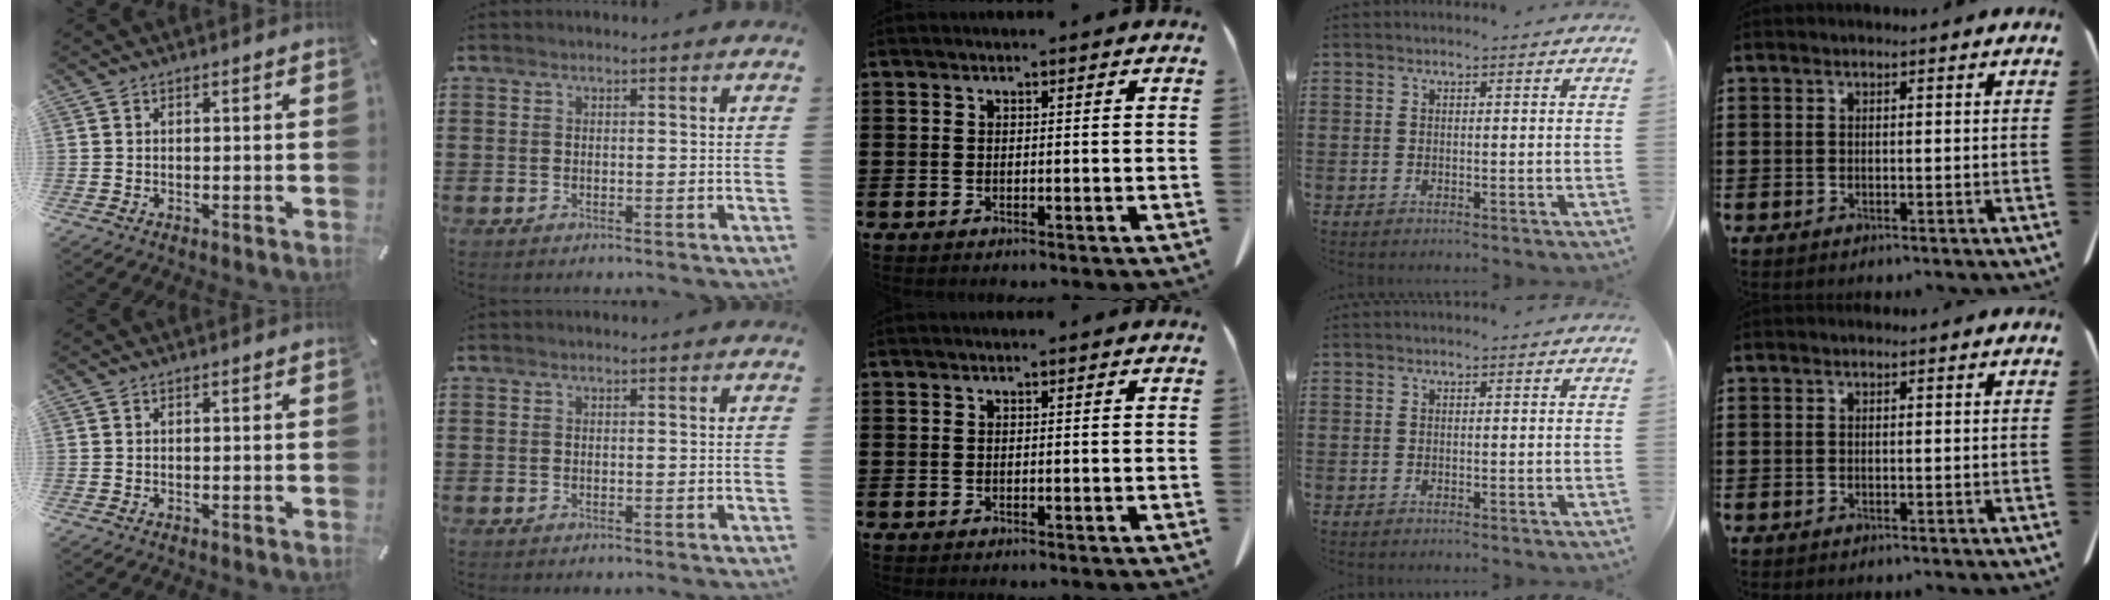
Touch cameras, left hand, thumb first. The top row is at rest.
{}